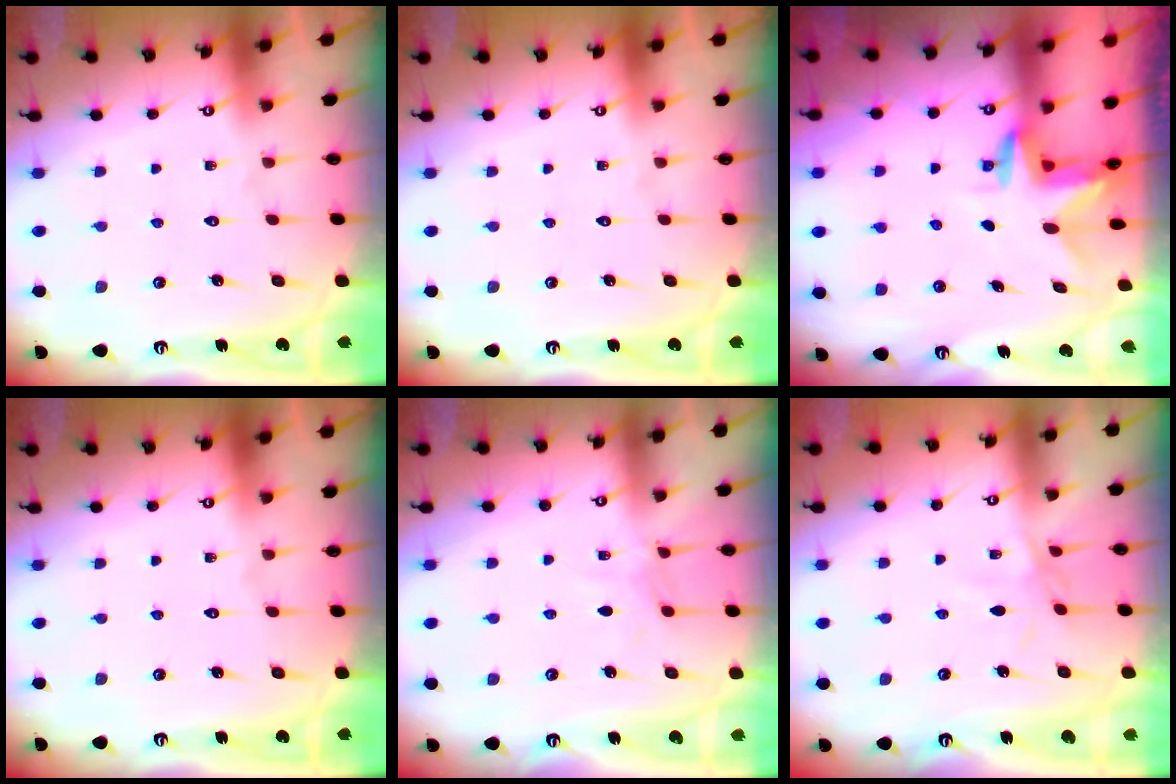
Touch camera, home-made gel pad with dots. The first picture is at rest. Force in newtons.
{"total": 0.0}
{"total": 3.0, "press": 3.0, "slide": 0.2}
{"total": 0.0}
{"total": 5.4, "press": 5.4, "slide": 0.6}
{"total": 3.1, "press": 3.1, "slide": 0.2}